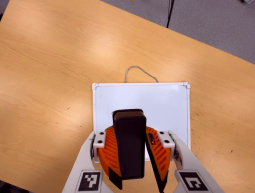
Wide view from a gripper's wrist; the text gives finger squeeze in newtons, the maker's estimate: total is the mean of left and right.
{"total": 9.0, "left": 9.5, "right": 8.6}